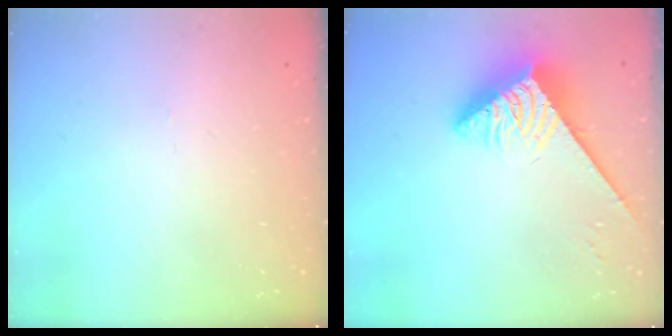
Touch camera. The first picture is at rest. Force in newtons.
{"total": 4.4, "press": 4.4, "slide": 0.7}